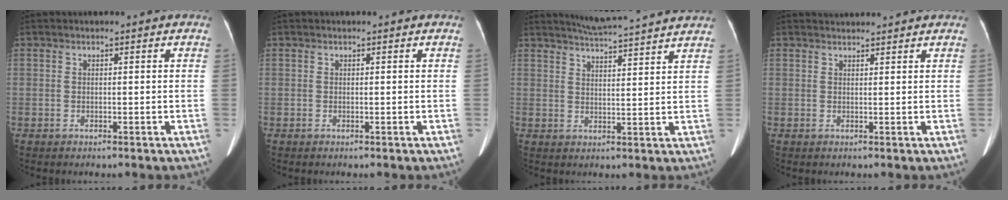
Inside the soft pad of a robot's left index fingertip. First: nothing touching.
{"total": 0.0}
{"total": 12.1, "force": [11.2, -0.5, 4.5], "torque": [-0.078, 0.013, 0.148]}
{"total": 3.0, "force": [3.0, 0.2, 0.3], "torque": [-0.009, 0.026, 0.045]}